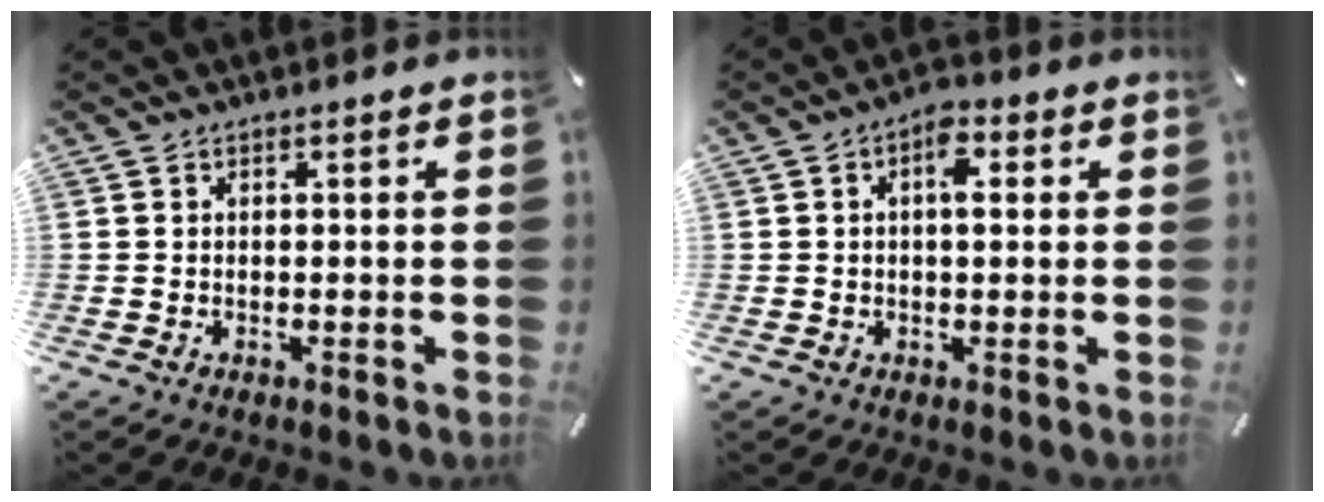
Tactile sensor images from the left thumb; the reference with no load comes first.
{"total": 4.9, "force": [1.1, 2.6, 3.9], "torque": [-0.042, -0.005, 0.009]}